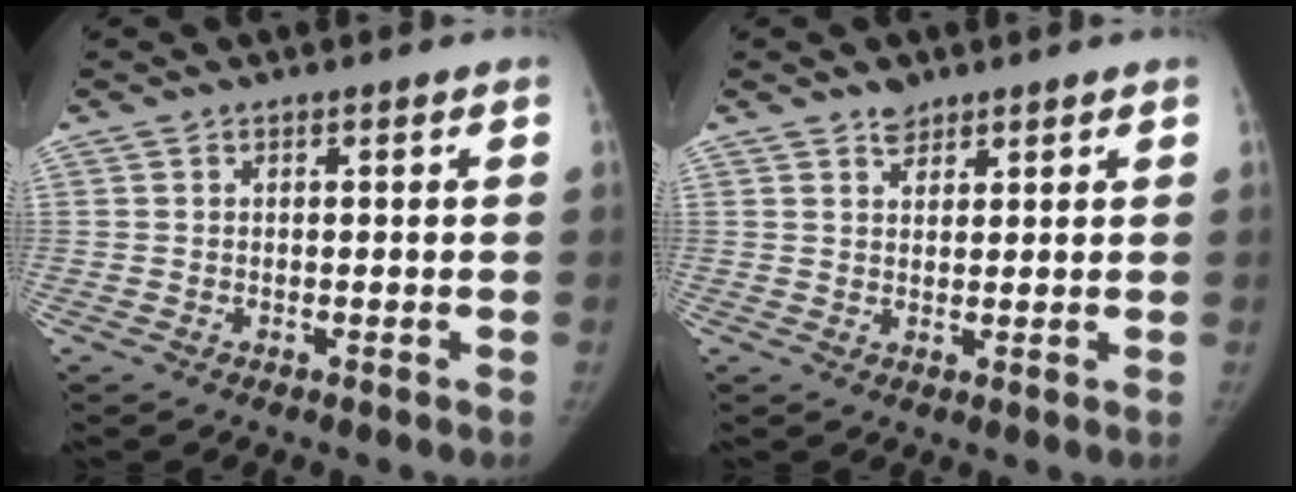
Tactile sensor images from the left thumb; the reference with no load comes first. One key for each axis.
{"total": 2.5, "fx": 2.0, "fy": 1.4, "fz": 0.5, "tx": 0.008, "ty": -0.013, "tz": 0.030}